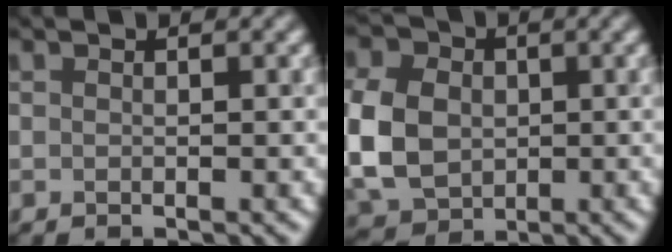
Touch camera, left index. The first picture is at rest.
{"total": 8.6, "force": [-0.2, 6.8, 5.2], "torque": [-0.131, 0.002, -0.009]}